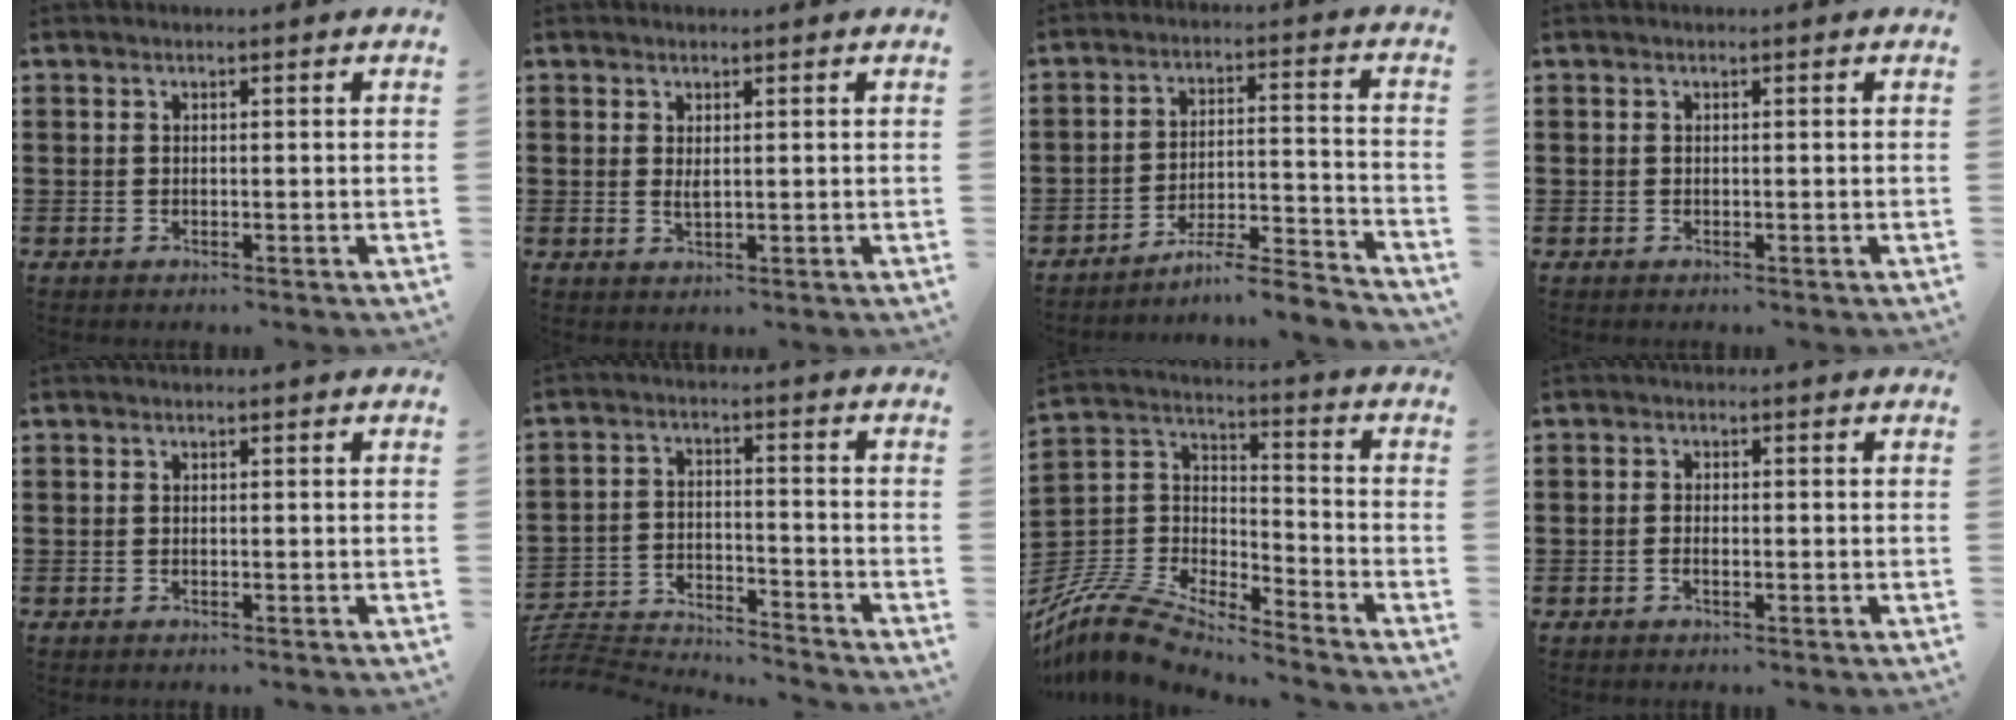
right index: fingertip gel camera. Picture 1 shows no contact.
{"total": 1.6, "force": [0.7, 0.4, 1.4], "torque": [-0.028, 0.000, 0.011]}
{"total": 5.7, "force": [-5.2, 0.1, 2.2], "torque": [-0.038, -0.009, -0.103]}
{"total": 0.0}
{"total": 0.0}
{"total": 4.6, "force": [-4.5, 0.4, 0.6], "torque": [-0.026, -0.005, -0.097]}
{"total": 8.4, "force": [-7.8, 1.7, 2.6], "torque": [-0.081, 0.000, -0.163]}
{"total": 1.2, "force": [-0.6, 0.5, 0.9], "torque": [-0.017, 0.000, -0.011]}